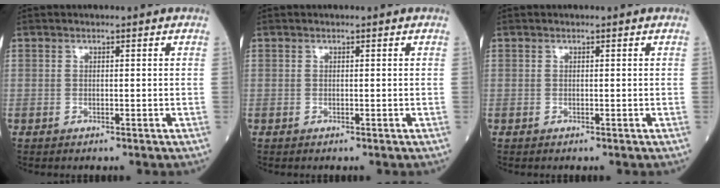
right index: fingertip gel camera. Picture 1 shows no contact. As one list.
[{"total": 0.0}, {"total": 0.0}]